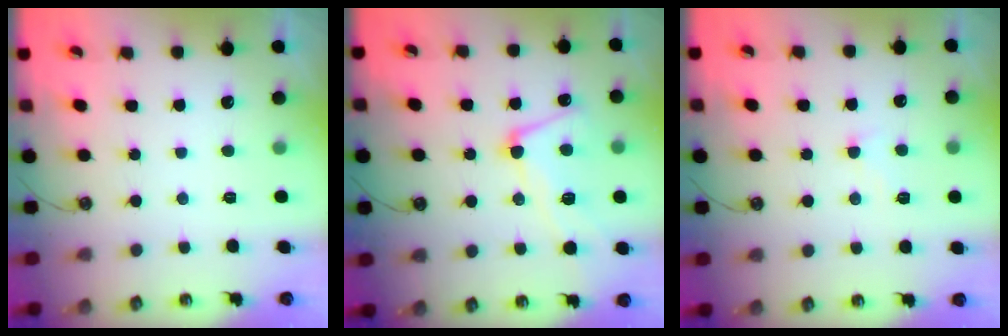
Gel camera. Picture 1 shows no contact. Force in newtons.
{"total": 5.7, "press": 5.6, "slide": 1.4}
{"total": 0.9, "press": 0.7, "slide": 0.5}